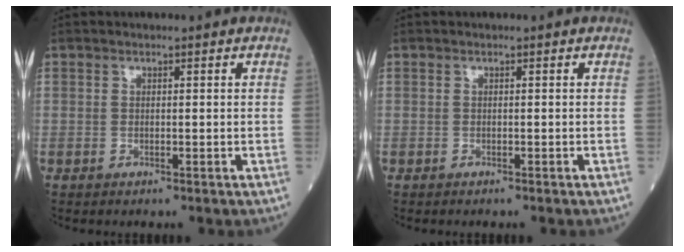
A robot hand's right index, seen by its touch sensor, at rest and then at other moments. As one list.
[{"total": 0.6, "force": [-0.5, 0.0, 0.3], "torque": [-0.003, -0.001, -0.008]}]